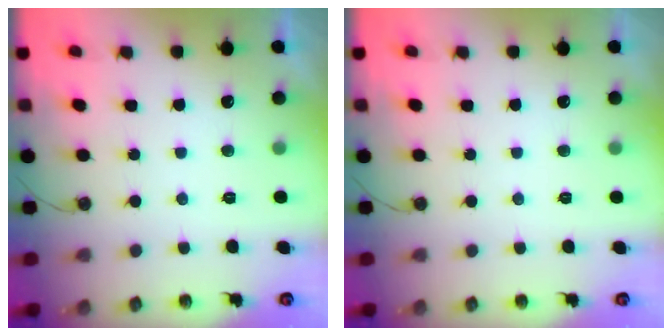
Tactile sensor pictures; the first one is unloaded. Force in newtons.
{"total": 0.0}